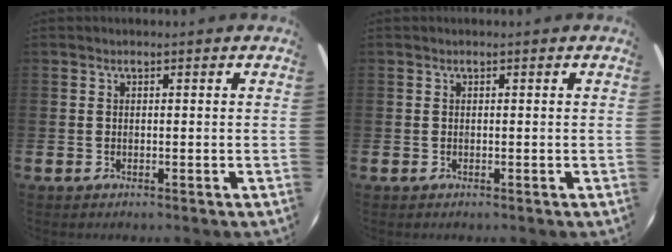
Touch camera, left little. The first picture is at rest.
{"total": 0.0}